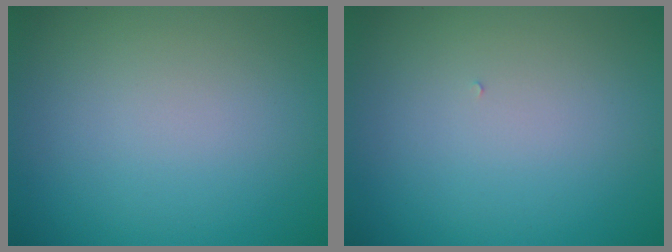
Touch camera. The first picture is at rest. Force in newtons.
{"total": 0.0}